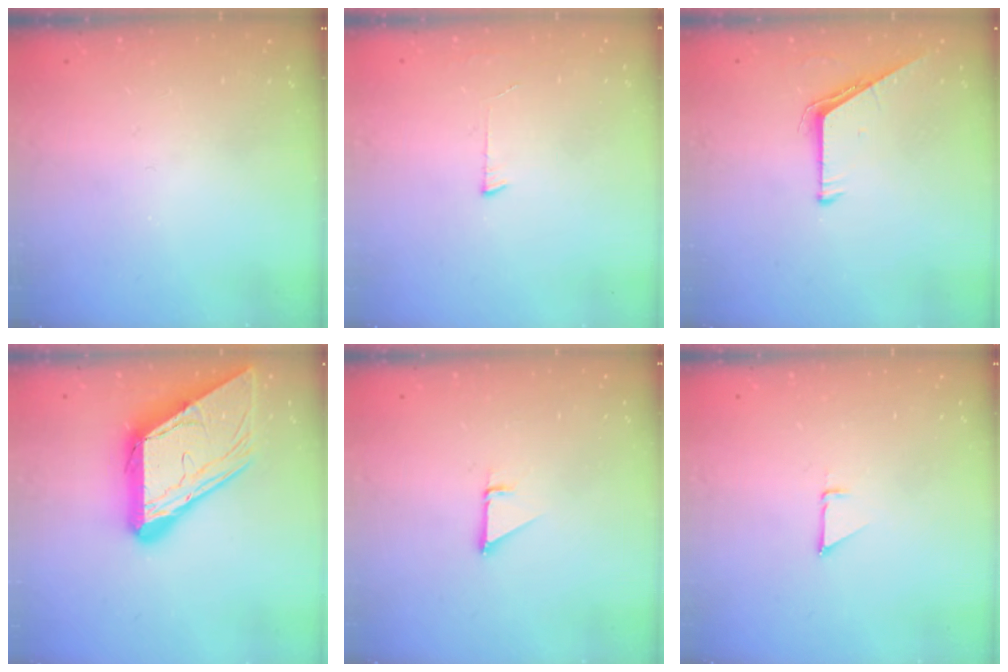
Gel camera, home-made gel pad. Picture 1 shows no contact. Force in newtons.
{"total": 3.0, "press": 3.0, "slide": 0.3}
{"total": 5.3, "press": 5.3, "slide": 0.5}
{"total": 23.4, "press": 23.3, "slide": 2.5}
{"total": 0.9, "press": 0.9, "slide": 0.1}
{"total": 1.9, "press": 1.9, "slide": 0.0}